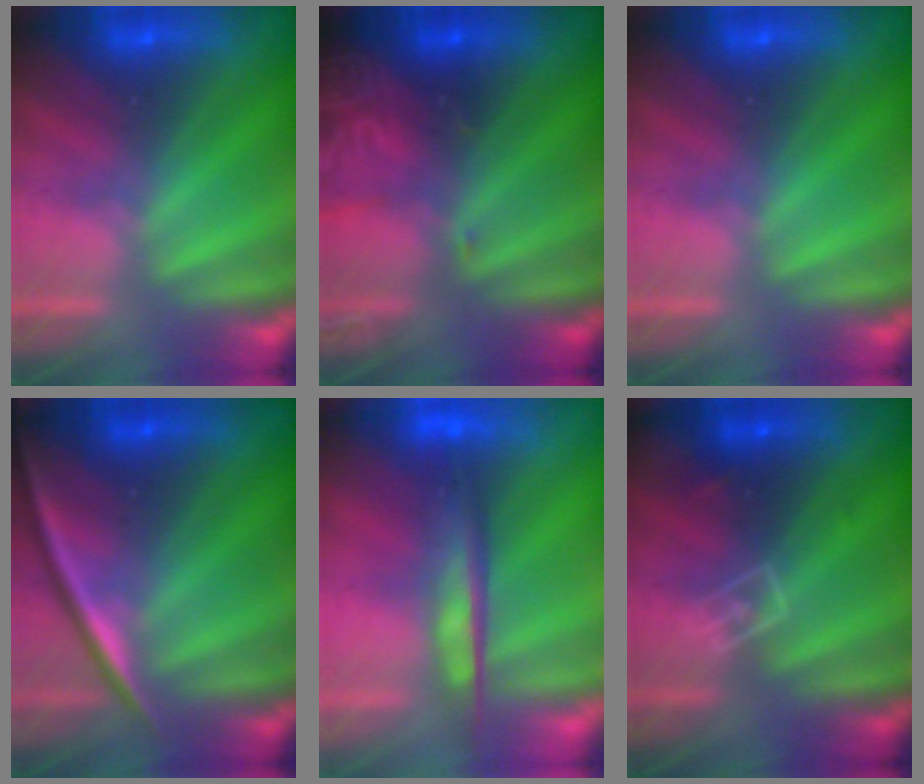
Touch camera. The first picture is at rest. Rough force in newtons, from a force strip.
{"total": 3.2}
{"total": 0.0}
{"total": 2.2}
{"total": 5.8}
{"total": 2.8}